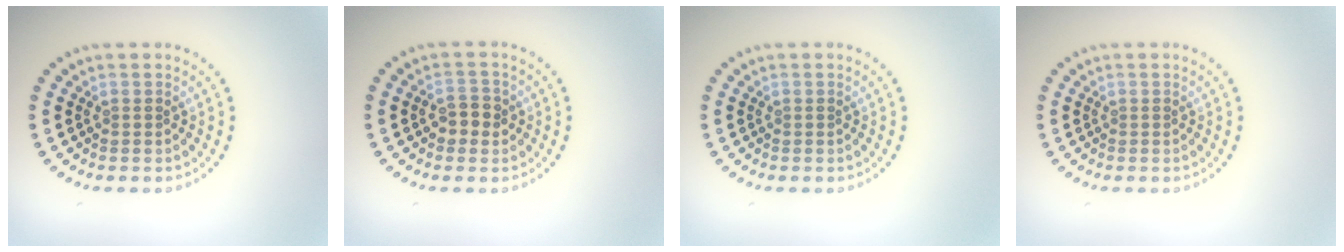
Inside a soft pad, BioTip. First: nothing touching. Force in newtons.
{"total": 2.2, "press": 2.2, "slide": 0.3}
{"total": 0.0}
{"total": 0.0}